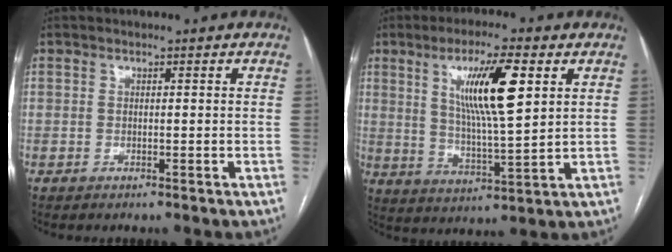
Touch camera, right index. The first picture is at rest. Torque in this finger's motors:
{"motor_torque": [1.22, 0.92, 0.35, 0.09]}